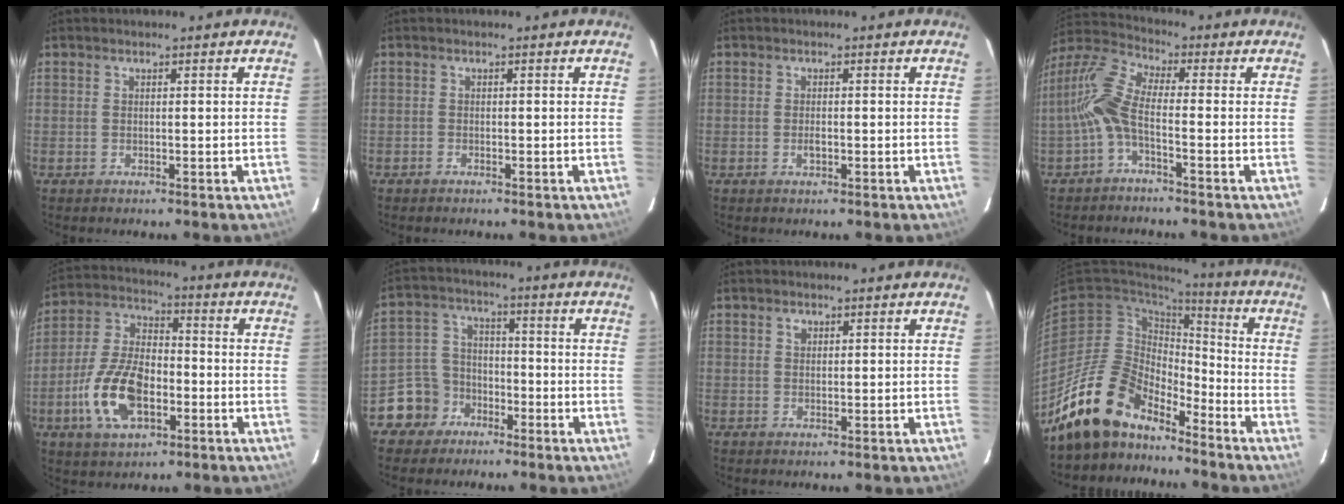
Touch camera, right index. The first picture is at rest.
{"total": 0.6, "force": [-0.5, 0.2, 0.1], "torque": [-0.002, 0.002, -0.011]}
{"total": 1.4, "force": [-0.5, 0.7, 1.1], "torque": [-0.021, -0.001, -0.007]}
{"total": 7.9, "force": [-2.0, 2.3, 7.3], "torque": [-0.173, 0.016, -0.046]}
{"total": 14.4, "force": [-5.0, 7.7, 11.1], "torque": [-0.235, 0.006, -0.087]}
{"total": 8.1, "force": [-5.0, 6.3, 0.8], "torque": [-0.033, 0.033, -0.090]}
{"total": 1.0, "force": [0.5, 0.8, 0.3], "torque": [-0.004, 0.003, 0.009]}
{"total": 15.1, "force": [-12.5, 6.5, 5.5], "torque": [-0.112, 0.013, -0.229]}